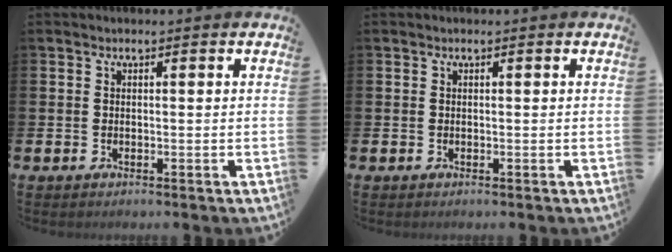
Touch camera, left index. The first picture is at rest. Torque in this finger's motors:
{"motor_torque": [0.00, 0.00, 0.00, 0.01]}